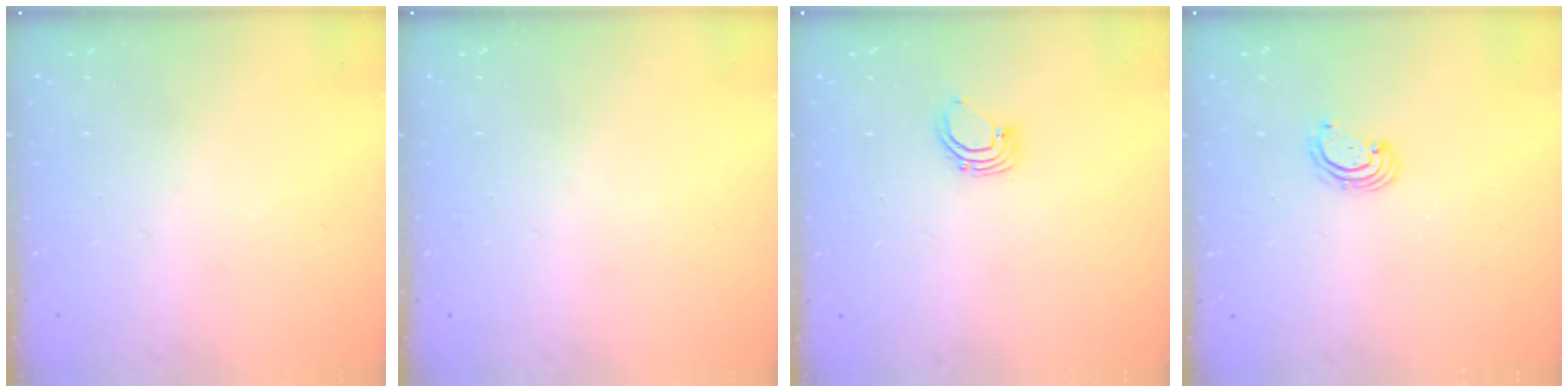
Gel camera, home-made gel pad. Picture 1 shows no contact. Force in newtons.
{"total": 0.0}
{"total": 3.2, "press": 3.2, "slide": 0.2}
{"total": 2.5, "press": 2.5, "slide": 0.3}